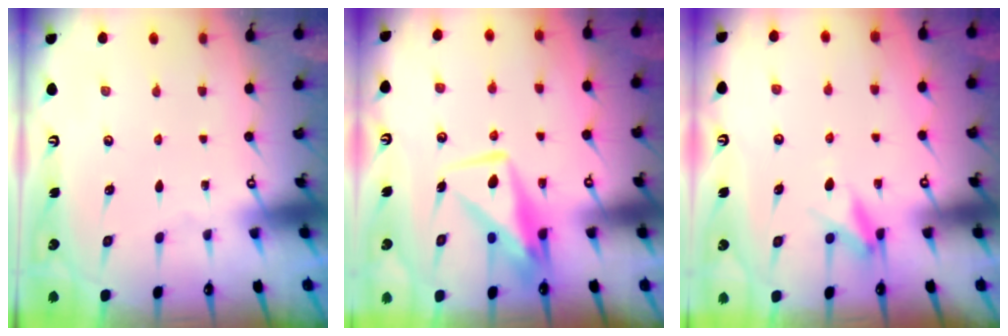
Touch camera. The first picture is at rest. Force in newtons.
{"total": 8.5, "press": 8.5, "slide": 0.8}
{"total": 6.9, "press": 6.7, "slide": 1.4}